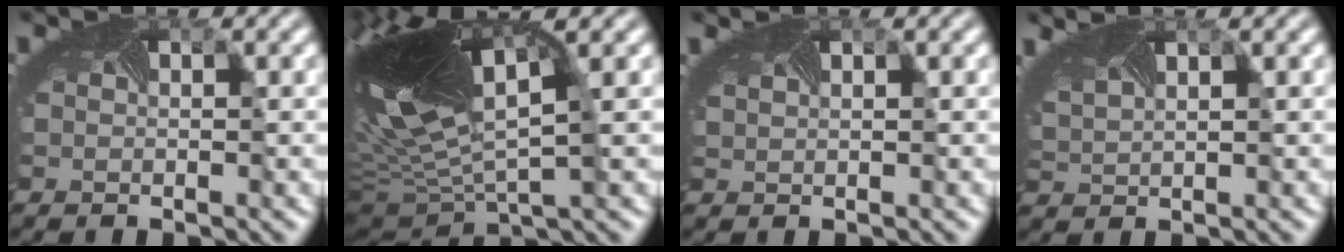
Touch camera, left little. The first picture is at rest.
{"total": 12.6, "force": [1.5, 5.4, 11.3], "torque": [-0.275, -0.013, 0.043]}
{"total": 1.4, "force": [1.1, 0.5, 0.7], "torque": [-0.020, -0.003, 0.015]}
{"total": 3.3, "force": [2.5, 1.0, 2.0], "torque": [-0.075, 0.010, 0.050]}